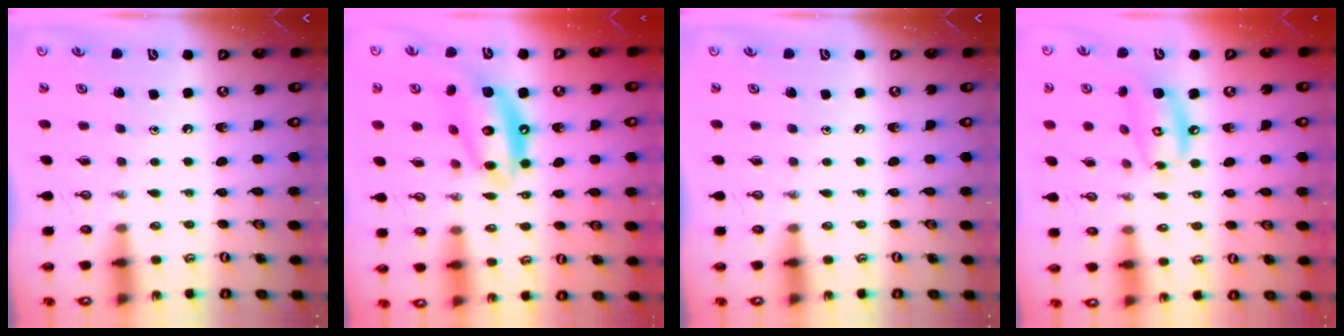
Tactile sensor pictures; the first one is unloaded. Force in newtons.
{"total": 12.7, "press": 12.7, "slide": 1.3}
{"total": 0.0}
{"total": 10.7, "press": 10.7, "slide": 1.0}